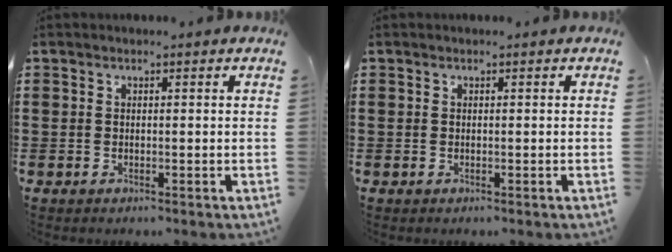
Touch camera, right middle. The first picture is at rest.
{"total": 0.0}